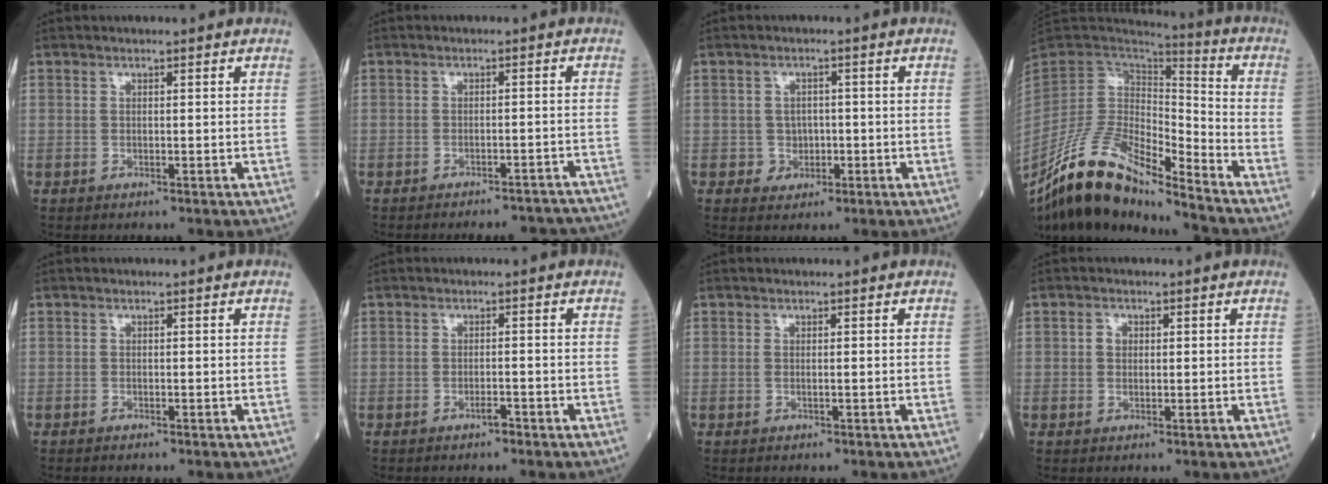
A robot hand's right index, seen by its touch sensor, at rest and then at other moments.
{"total": 10.7, "force": [-10.4, 1.8, 2.2], "torque": [-0.012, 0.012, -0.106]}
{"total": 2.7, "force": [-0.6, 2.6, 0.5], "torque": [0.001, 0.007, -0.005]}
{"total": 16.5, "force": [-12.9, 3.8, 9.6], "torque": [-0.174, 0.016, -0.236]}
{"total": 0.0}
{"total": 1.1, "force": [-0.8, 0.2, 0.7], "torque": [-0.012, 0.001, -0.015]}
{"total": 0.0}
{"total": 1.4, "force": [0.2, 1.1, 0.7], "torque": [-0.011, 0.002, 0.002]}